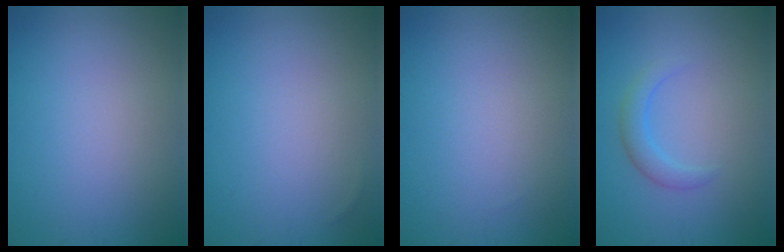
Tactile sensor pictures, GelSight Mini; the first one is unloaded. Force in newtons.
{"total": 0.0}
{"total": 0.0}
{"total": 2.0, "press": 2.0, "slide": 0.1}